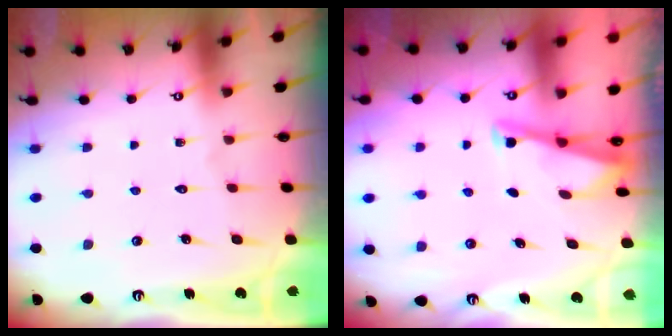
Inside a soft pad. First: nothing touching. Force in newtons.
{"total": 2.5, "press": 2.5, "slide": 0.2}